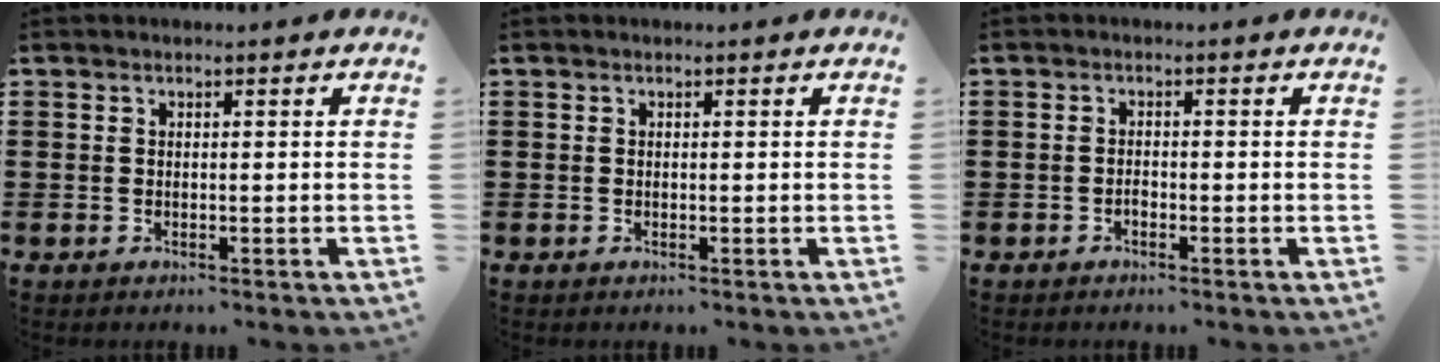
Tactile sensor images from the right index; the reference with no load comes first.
{"total": 0.0}
{"total": 1.0, "force": [-0.7, 0.5, 0.4], "torque": [-0.010, -0.002, -0.012]}